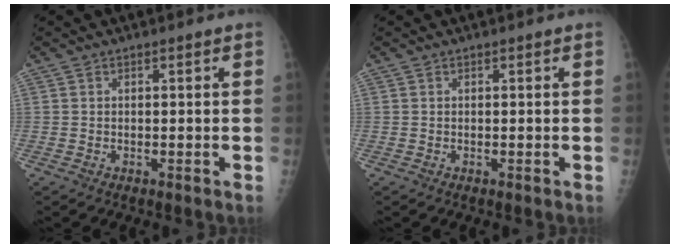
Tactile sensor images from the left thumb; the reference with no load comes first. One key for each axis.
{"total": 0.0}